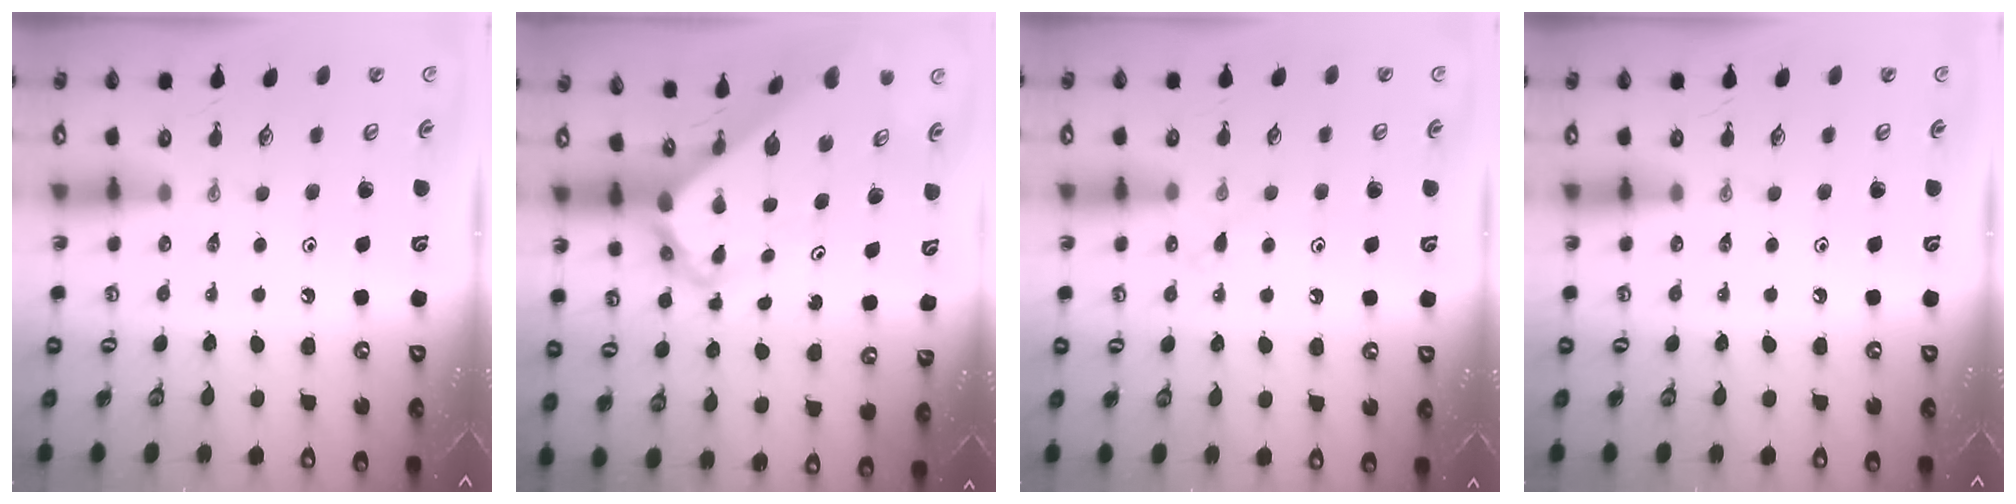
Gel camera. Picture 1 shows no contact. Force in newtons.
{"total": 5.9, "press": 5.9, "slide": 0.4}
{"total": 8.5, "press": 8.5, "slide": 0.8}
{"total": 0.0}